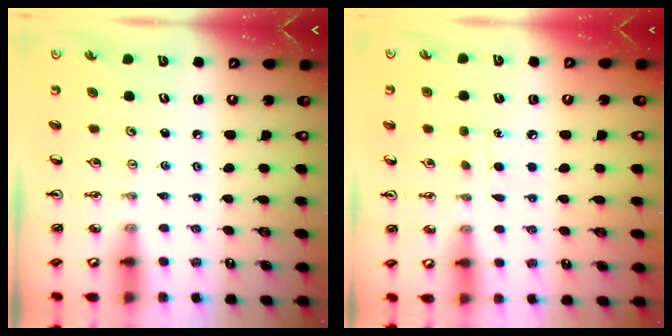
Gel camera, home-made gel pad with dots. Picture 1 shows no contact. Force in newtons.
{"total": 4.9, "press": 4.9, "slide": 0.6}